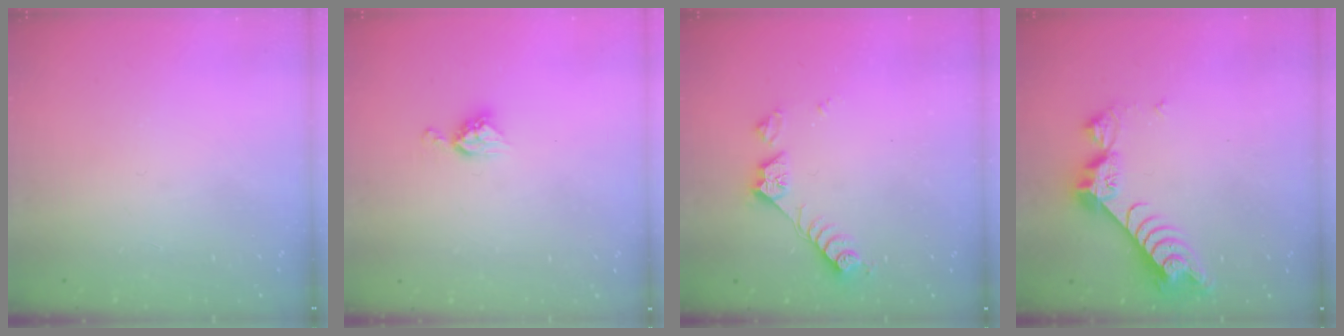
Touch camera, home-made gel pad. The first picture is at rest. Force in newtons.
{"total": 6.5, "press": 6.5, "slide": 0.4}
{"total": 8.5, "press": 8.5, "slide": 0.5}
{"total": 9.4, "press": 9.4, "slide": 0.9}